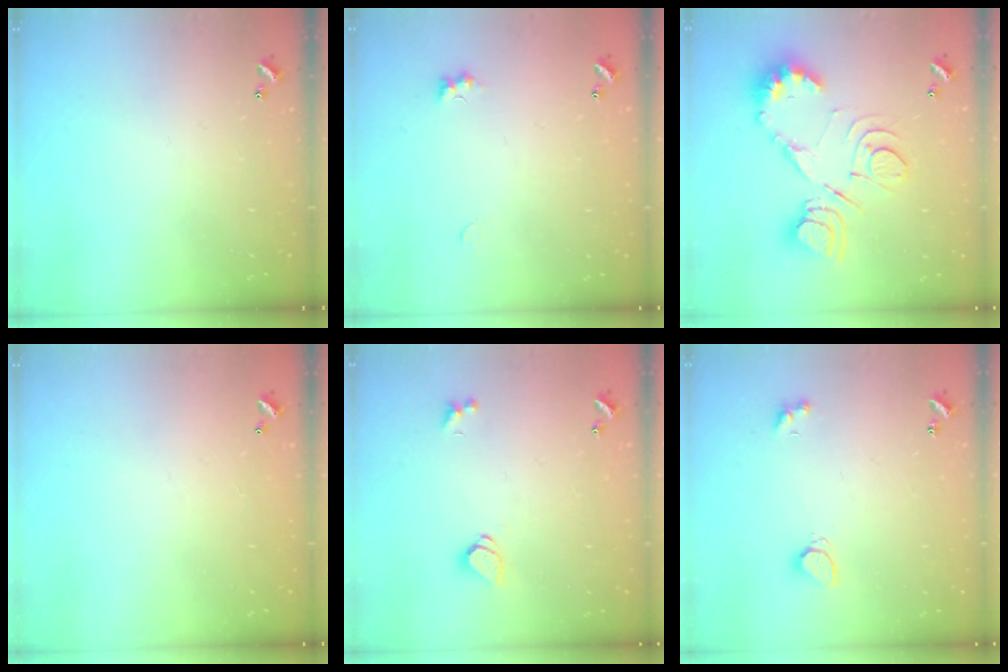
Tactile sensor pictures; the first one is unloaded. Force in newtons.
{"total": 1.4, "press": 1.3, "slide": 0.5}
{"total": 16.2, "press": 16.1, "slide": 1.2}
{"total": 2.9, "press": 2.9, "slide": 0.1}
{"total": 1.3, "press": 1.2, "slide": 0.4}
{"total": 2.1, "press": 2.0, "slide": 0.6}